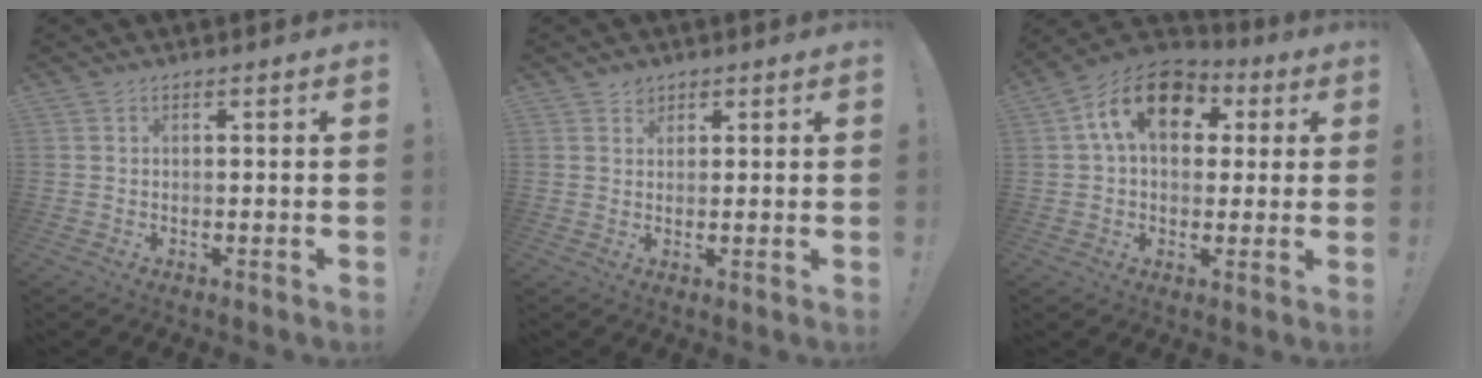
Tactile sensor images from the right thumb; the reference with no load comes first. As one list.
[{"total": 2.2, "force": [1.6, 1.5, -0.1], "torque": [0.006, -0.008, 0.029]}, {"total": 15.7, "force": [5.4, 10.5, 10.4], "torque": [-0.161, -0.002, 0.100]}]